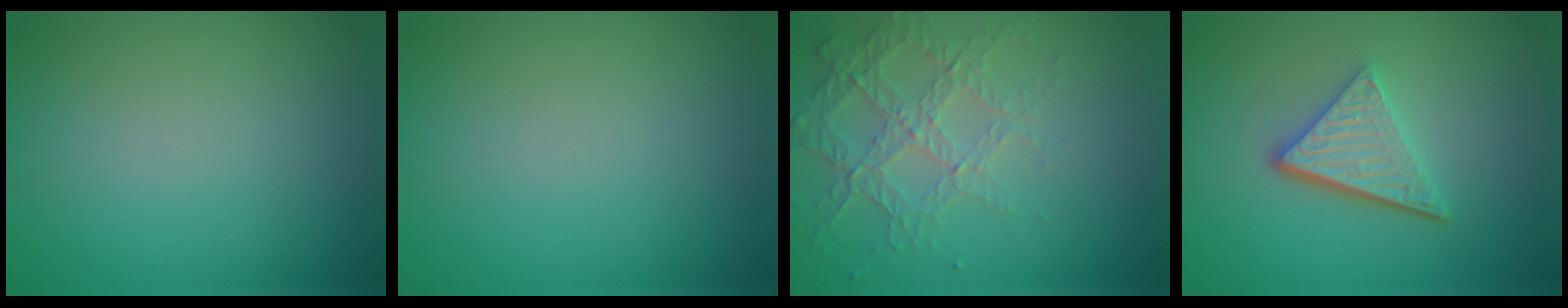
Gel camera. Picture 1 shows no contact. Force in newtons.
{"total": 0.0}
{"total": 4.2, "press": 3.0, "slide": 2.9}
{"total": 4.8, "press": 3.4, "slide": 3.4}